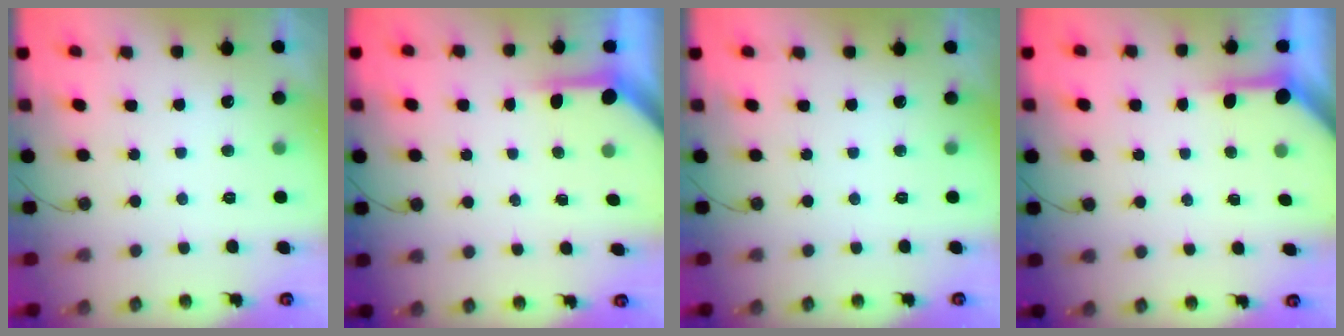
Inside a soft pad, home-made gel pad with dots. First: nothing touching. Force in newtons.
{"total": 3.8, "press": 3.8, "slide": 0.3}
{"total": 0.0}
{"total": 3.8, "press": 3.7, "slide": 0.5}